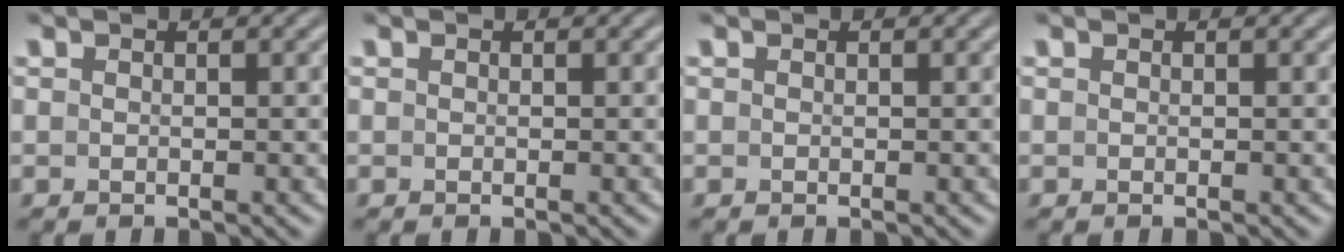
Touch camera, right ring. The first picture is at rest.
{"total": 0.0}
{"total": 0.0}
{"total": 0.0}